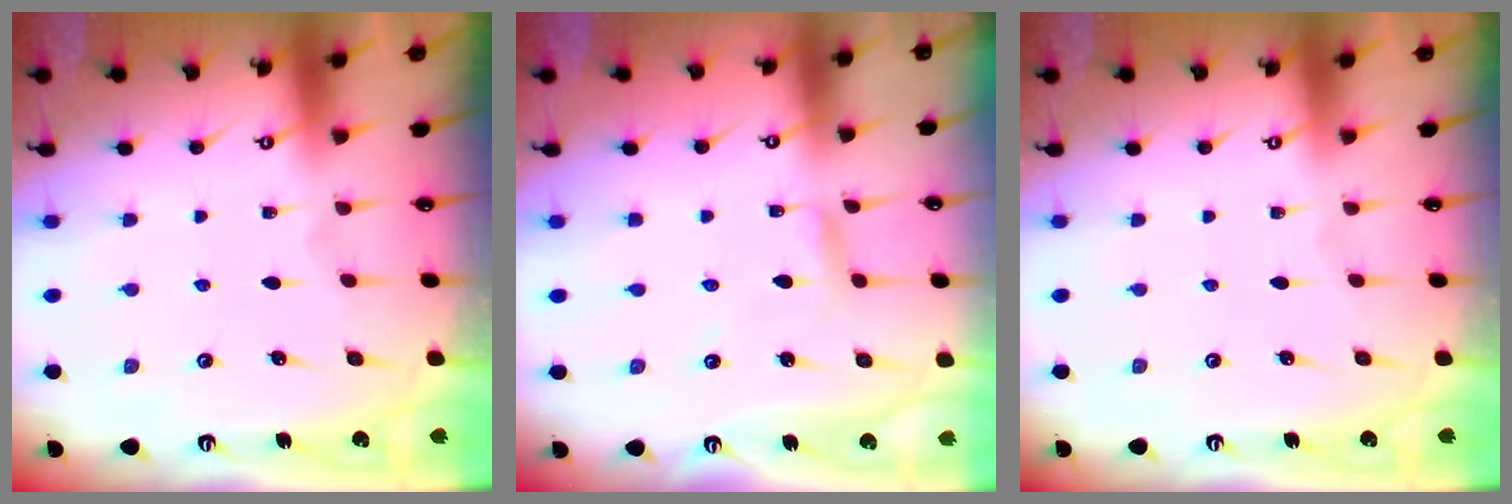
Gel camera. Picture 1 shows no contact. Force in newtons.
{"total": 2.7, "press": 2.7, "slide": 0.2}
{"total": 0.0}